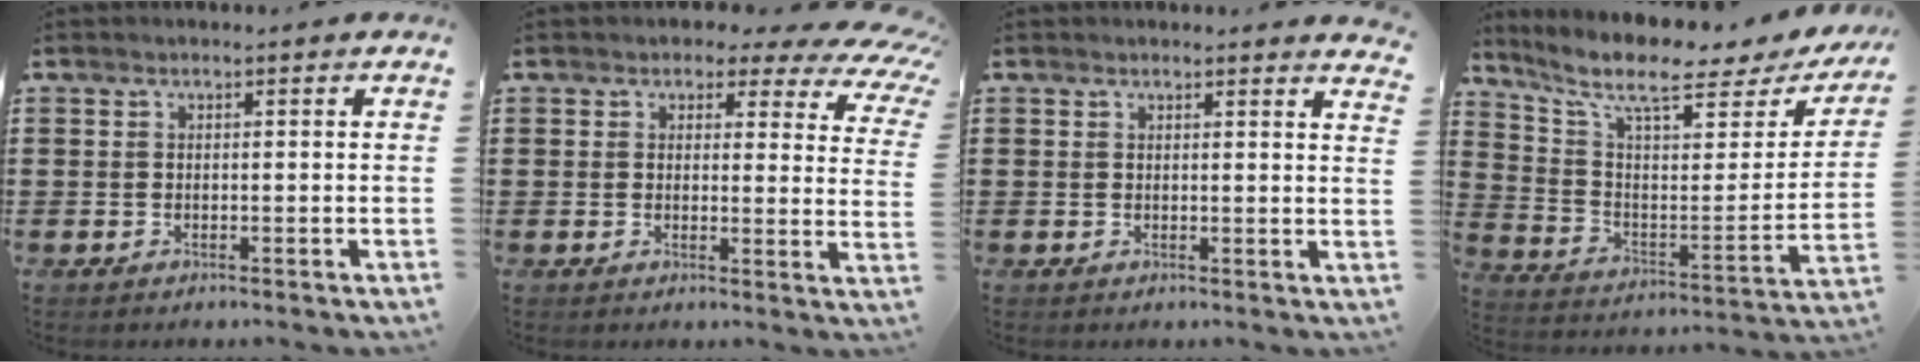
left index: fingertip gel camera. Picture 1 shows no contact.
{"total": 3.7, "force": [2.7, 2.0, 1.7], "torque": [-0.042, -0.011, 0.043]}
{"total": 1.6, "force": [1.6, 0.0, 0.3], "torque": [-0.001, -0.003, 0.030]}
{"total": 9.8, "force": [7.2, 2.4, 6.2], "torque": [-0.136, -0.048, 0.118]}